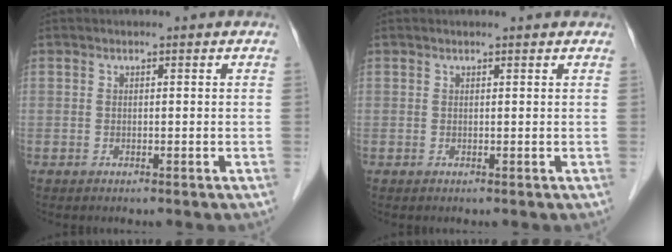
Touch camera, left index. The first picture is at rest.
{"total": 1.5, "force": [1.4, 0.0, 0.4], "torque": [-0.011, 0.009, 0.016]}